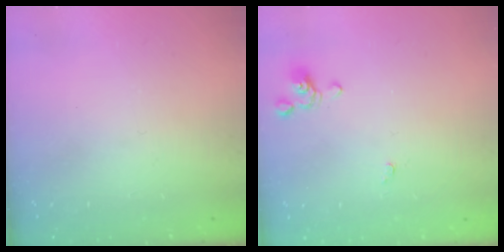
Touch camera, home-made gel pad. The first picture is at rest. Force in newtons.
{"total": 0.5, "press": 0.5, "slide": 0.3}